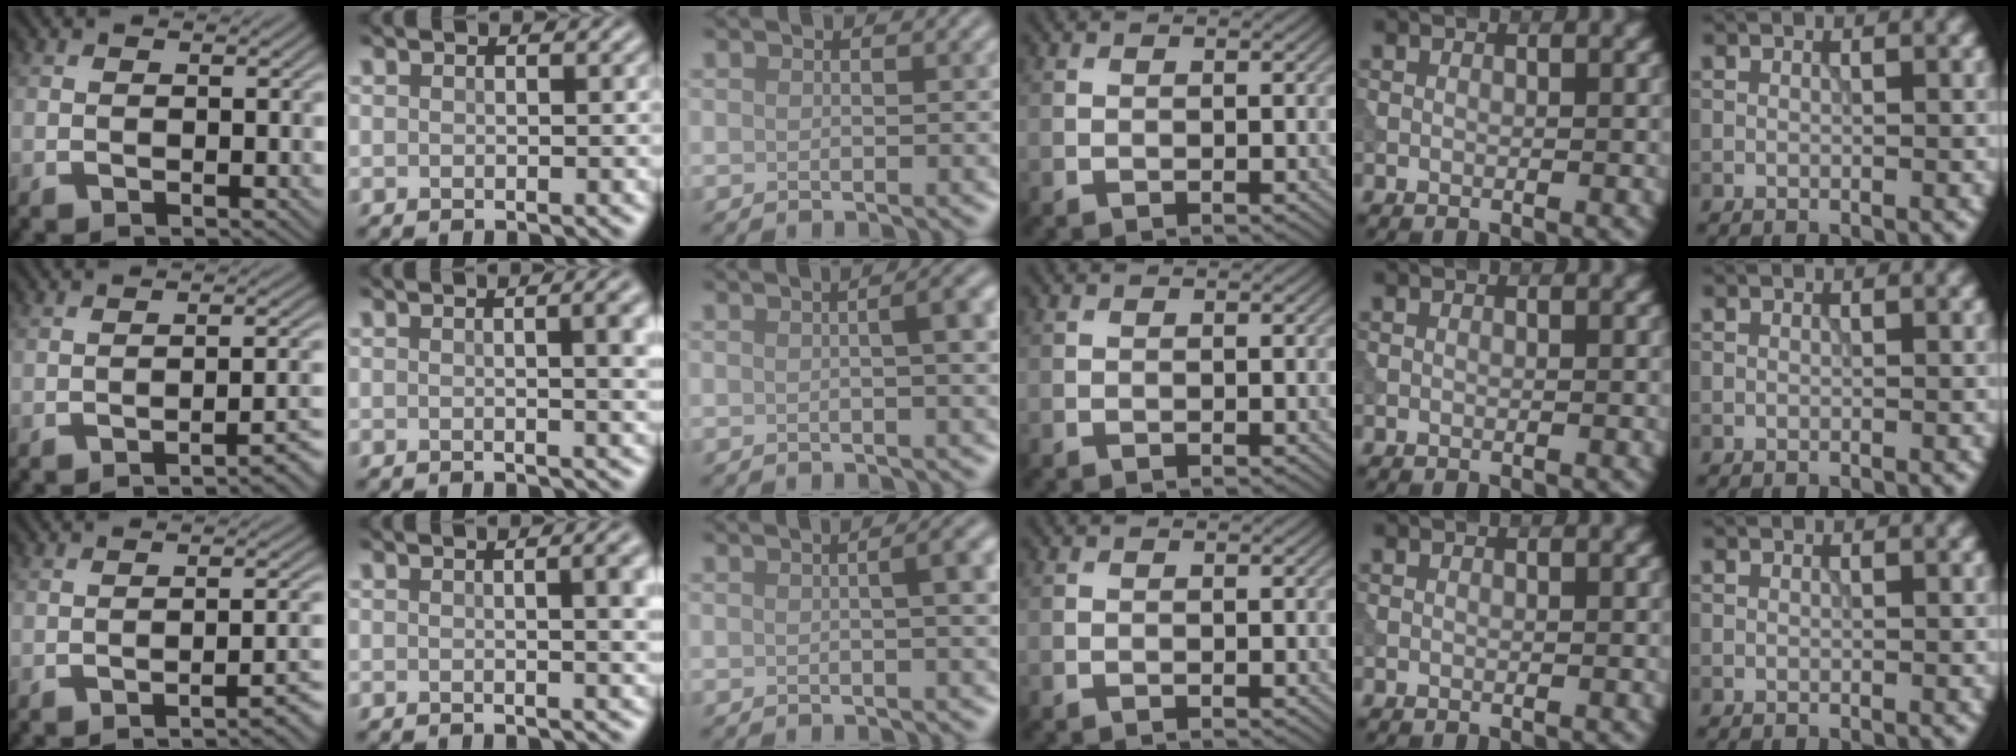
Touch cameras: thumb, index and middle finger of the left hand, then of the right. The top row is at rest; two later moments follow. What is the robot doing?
{"motion": "dispense", "object": "syringe"}